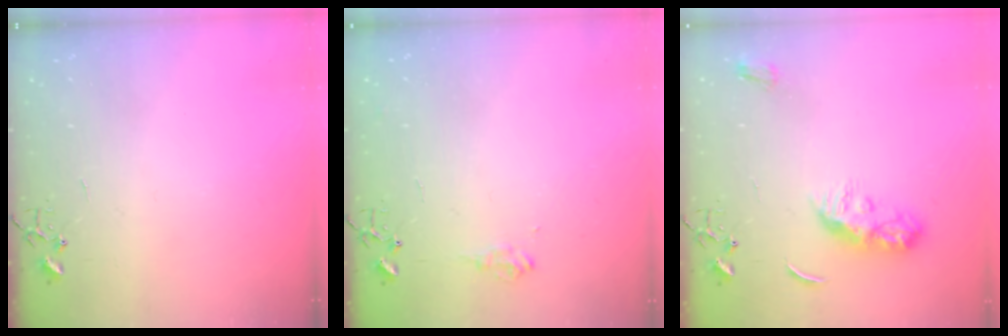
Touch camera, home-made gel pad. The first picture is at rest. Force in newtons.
{"total": 8.0, "press": 8.0, "slide": 1.0}
{"total": 9.0, "press": 9.0, "slide": 0.2}